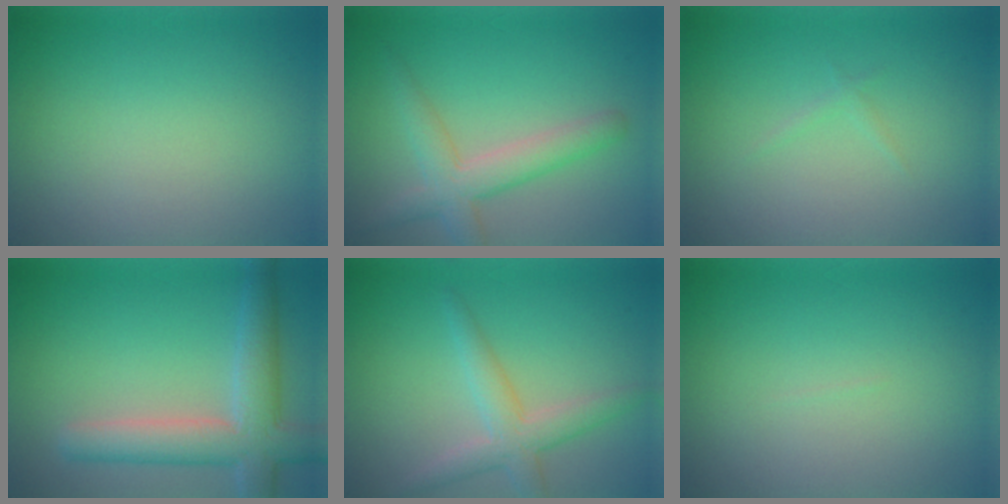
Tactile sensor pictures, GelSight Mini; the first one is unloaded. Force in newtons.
{"total": 4.0, "press": 4.0, "slide": 0.3}
{"total": 0.5, "press": 0.5, "slide": 0.1}
{"total": 6.1, "press": 6.1, "slide": 0.7}
{"total": 3.3, "press": 3.3, "slide": 0.2}
{"total": 0.0}